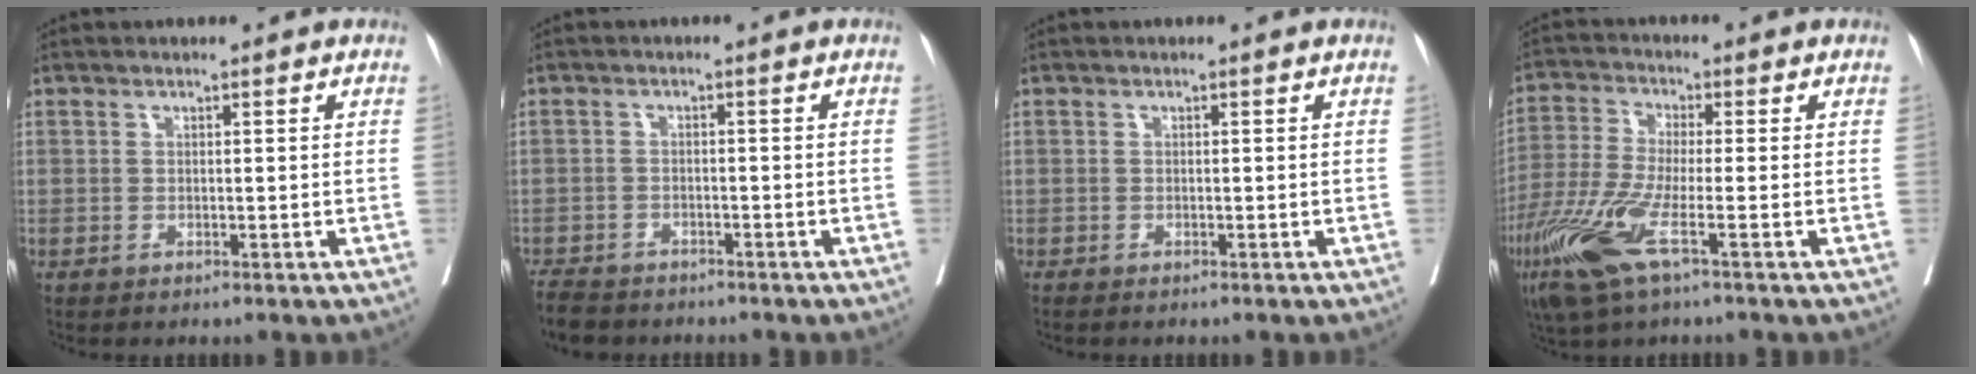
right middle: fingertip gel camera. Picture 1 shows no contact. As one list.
[{"total": 5.8, "force": [-5.1, 2.2, 1.7], "torque": [-0.027, -0.011, -0.084]}, {"total": 0.6, "force": [-0.5, 0.1, 0.2], "torque": [-0.006, -0.002, -0.010]}, {"total": 10.1, "force": [-4.7, 1.2, 8.9], "torque": [-0.202, -0.021, -0.098]}]